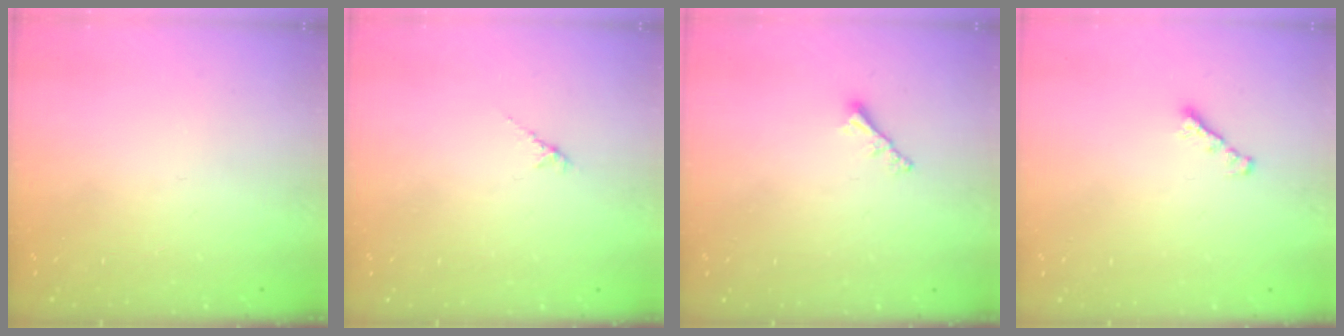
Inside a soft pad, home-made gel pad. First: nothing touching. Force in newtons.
{"total": 1.5, "press": 1.4, "slide": 0.5}
{"total": 1.9, "press": 1.9, "slide": 0.5}
{"total": 1.6, "press": 1.5, "slide": 0.5}